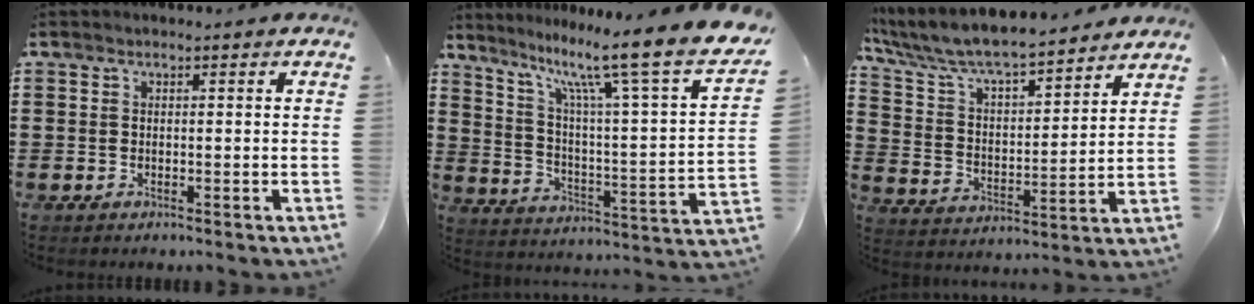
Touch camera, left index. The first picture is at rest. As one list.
[{"total": 11.5, "force": [8.8, 0.0, 7.5], "torque": [-0.143, -0.079, 0.128]}, {"total": 7.4, "force": [6.8, 0.8, 2.6], "torque": [-0.081, -0.045, 0.114]}]